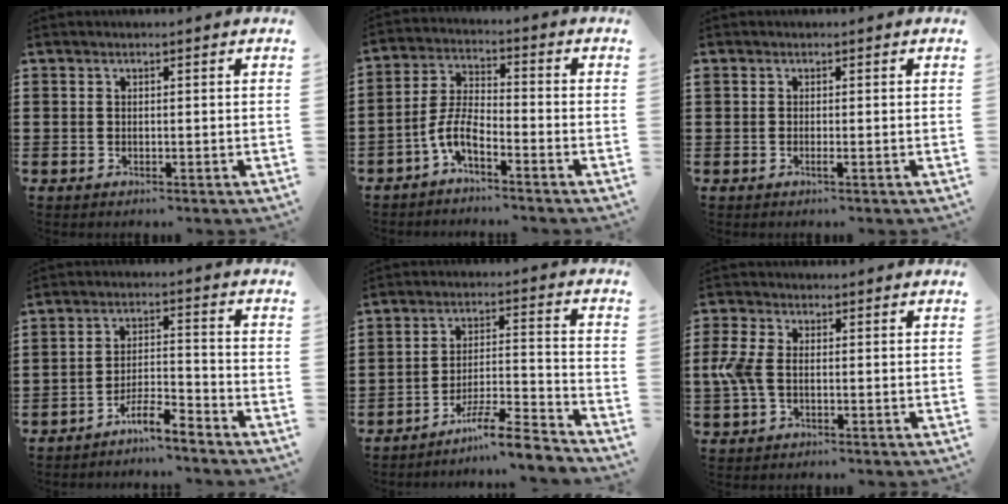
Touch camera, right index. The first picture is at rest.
{"total": 5.9, "force": [-3.8, 1.4, 4.3], "torque": [-0.112, -0.011, -0.078]}
{"total": 0.8, "force": [-0.4, -0.2, 0.6], "torque": [-0.013, -0.006, -0.006]}
{"total": 5.2, "force": [-4.8, 0.3, 2.1], "torque": [-0.045, 0.004, -0.096]}
{"total": 8.3, "force": [-7.4, 0.5, 3.8], "torque": [-0.059, 0.015, -0.140]}
{"total": 4.8, "force": [-0.6, 2.8, 3.9], "torque": [-0.110, -0.006, -0.021]}